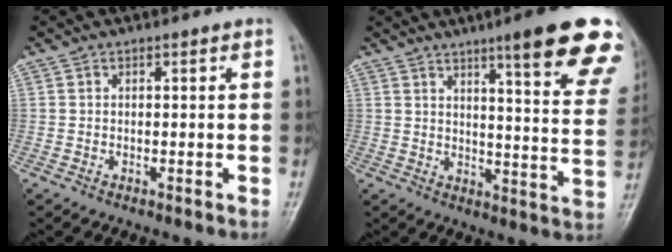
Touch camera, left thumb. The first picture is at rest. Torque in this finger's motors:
{"motor_torque": [2.50, 1.21, 1.68, -1.09, 0.20]}